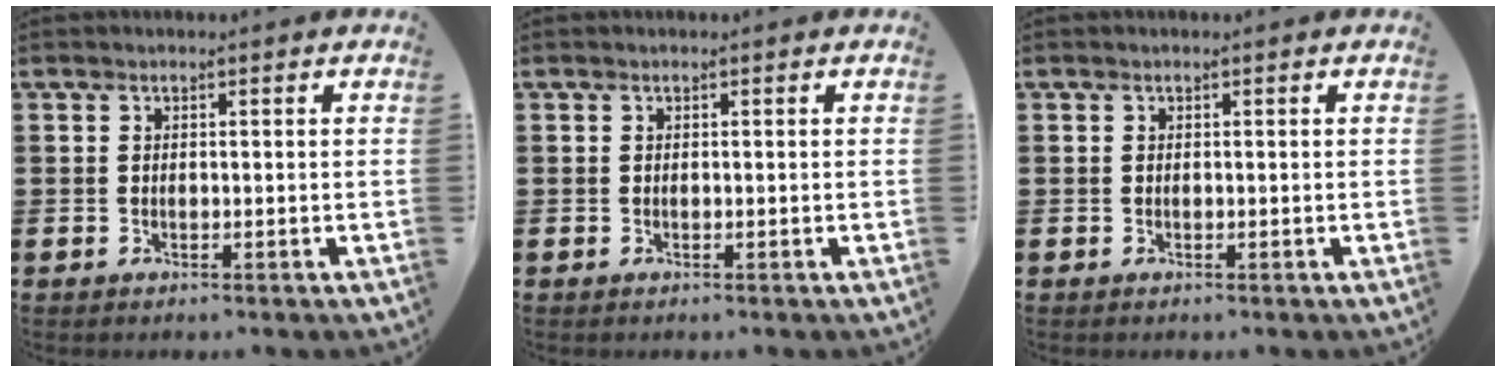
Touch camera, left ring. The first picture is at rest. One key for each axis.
{"total": 0.0}
{"total": 0.0}